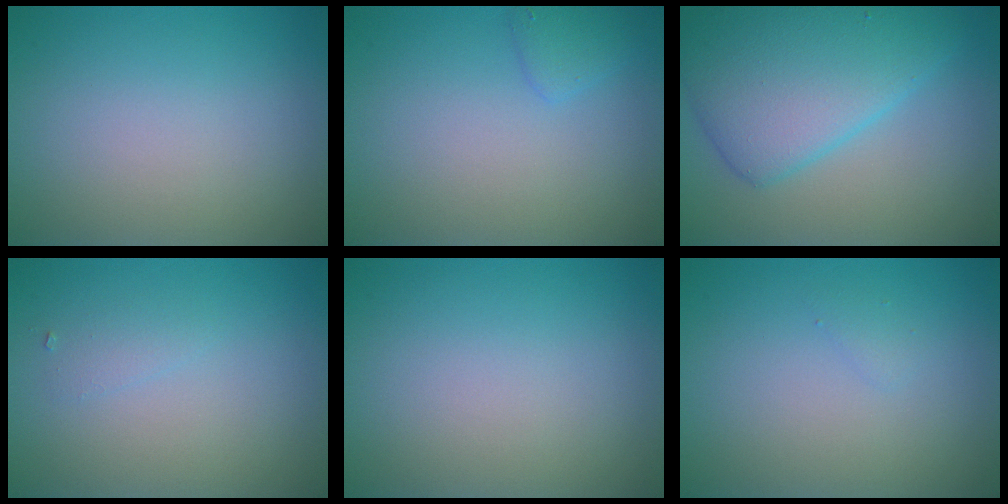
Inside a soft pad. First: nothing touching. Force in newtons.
{"total": 1.3, "press": 1.3, "slide": 0.1}
{"total": 7.8, "press": 7.8, "slide": 0.0}
{"total": 0.8, "press": 0.8, "slide": 0.0}
{"total": 0.0}
{"total": 0.5, "press": 0.5, "slide": 0.1}